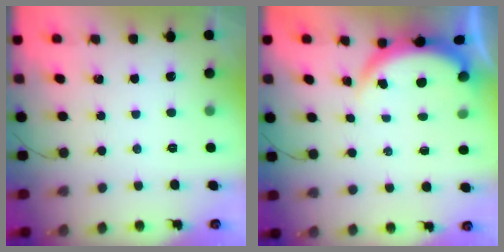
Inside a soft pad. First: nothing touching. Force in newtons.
{"total": 3.9, "press": 3.9, "slide": 0.2}